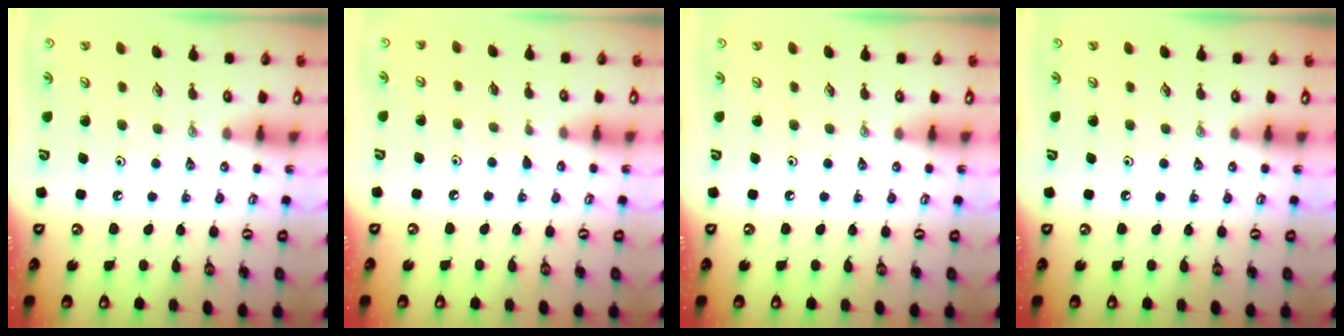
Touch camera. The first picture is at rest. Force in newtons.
{"total": 5.0, "press": 5.0, "slide": 0.5}
{"total": 0.0}
{"total": 0.0}